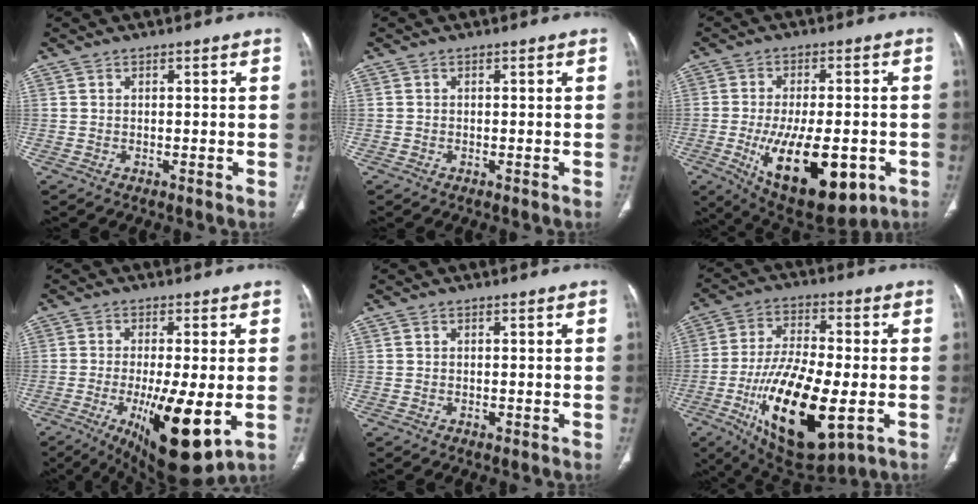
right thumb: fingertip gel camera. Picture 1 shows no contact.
{"total": 0.0}
{"total": 19.0, "force": [-5.9, 8.3, 16.1], "torque": [-0.259, -0.005, -0.067]}
{"total": 15.7, "force": [-4.3, 4.4, 14.4], "torque": [-0.227, -0.022, -0.053]}
{"total": 0.6, "force": [-0.3, 0.4, 0.3], "torque": [-0.004, 0.000, -0.004]}
{"total": 21.2, "force": [-5.8, 8.5, 18.5], "torque": [-0.344, -0.001, -0.087]}